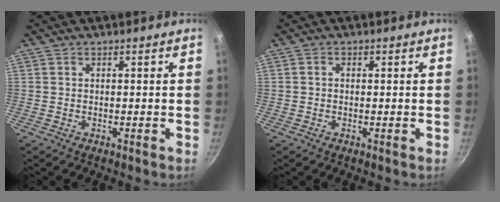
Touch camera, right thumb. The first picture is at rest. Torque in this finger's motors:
{"motor_torque": [0.27, -0.20, 0.01, 0.17, 0.04]}